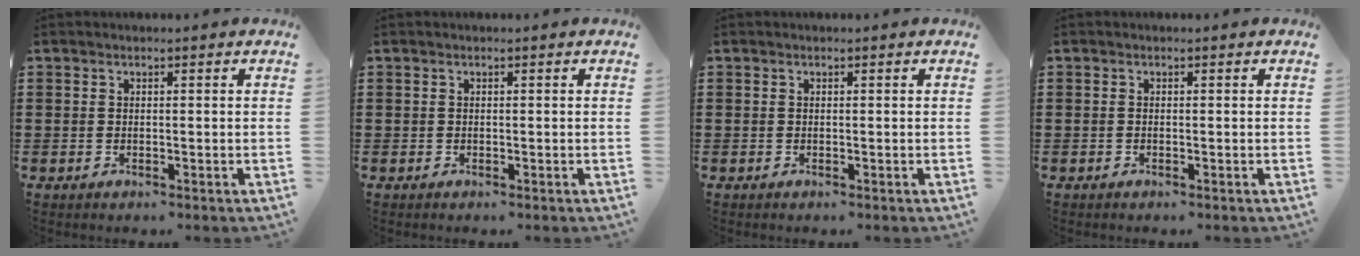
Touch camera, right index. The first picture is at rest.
{"total": 0.0}
{"total": 0.0}
{"total": 0.0}